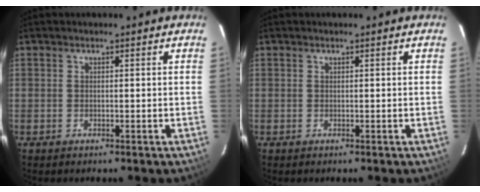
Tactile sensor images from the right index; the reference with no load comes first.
{"total": 0.0}